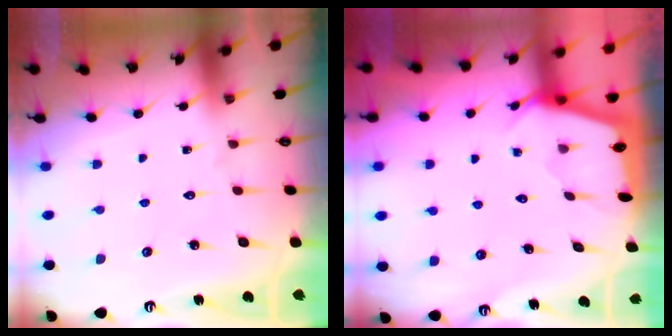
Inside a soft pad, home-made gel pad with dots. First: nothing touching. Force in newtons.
{"total": 2.2, "press": 2.2, "slide": 0.3}